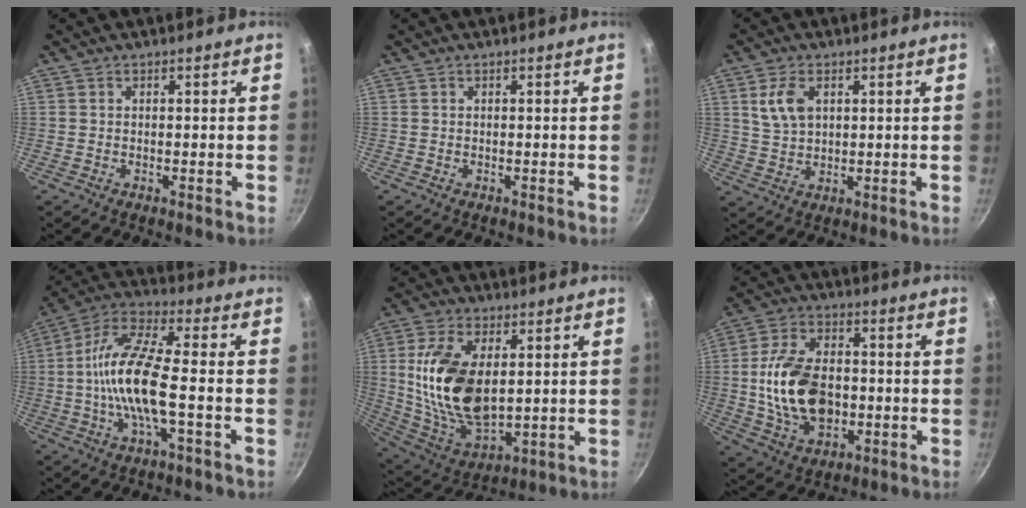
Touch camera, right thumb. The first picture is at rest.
{"total": 0.0}
{"total": 6.5, "force": [2.3, 4.1, 4.6], "torque": [-0.082, -0.006, 0.046]}
{"total": 14.5, "force": [-2.1, 4.3, 13.7], "torque": [-0.272, 0.032, -0.056]}
{"total": 18.8, "force": [2.8, 10.6, 15.3], "torque": [-0.284, -0.019, 0.068]}
{"total": 16.6, "force": [-1.3, 10.8, 12.5], "torque": [-0.212, 0.018, -0.017]}